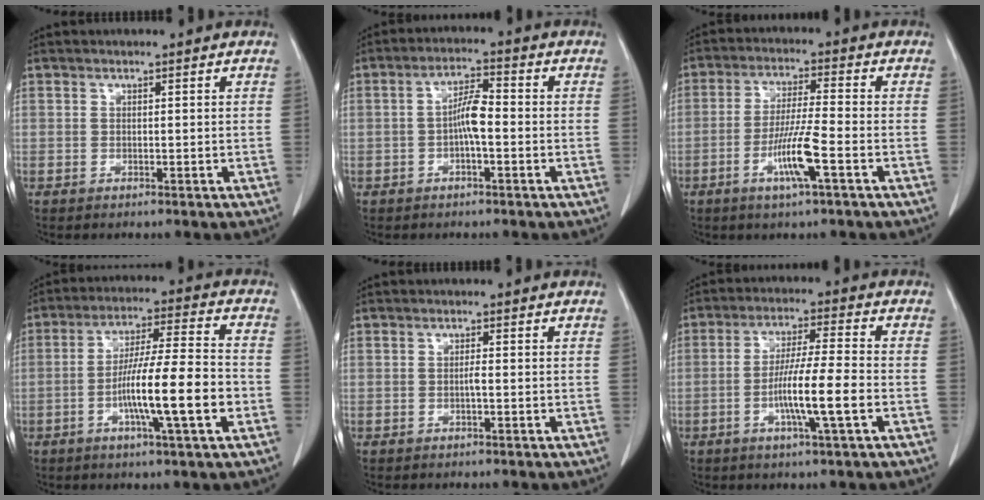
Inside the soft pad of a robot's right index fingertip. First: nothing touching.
{"total": 4.7, "force": [-0.8, 1.0, 4.5], "torque": [-0.084, 0.012, -0.017]}
{"total": 7.8, "force": [-3.1, -0.2, 7.2], "torque": [-0.139, -0.009, -0.060]}
{"total": 13.0, "force": [-3.7, 0.4, 12.5], "torque": [-0.216, -0.001, -0.068]}
{"total": 0.8, "force": [-0.3, 0.0, 0.8], "torque": [-0.013, 0.002, -0.005]}
{"total": 9.2, "force": [-2.7, -0.3, 8.8], "torque": [-0.163, -0.005, -0.053]}